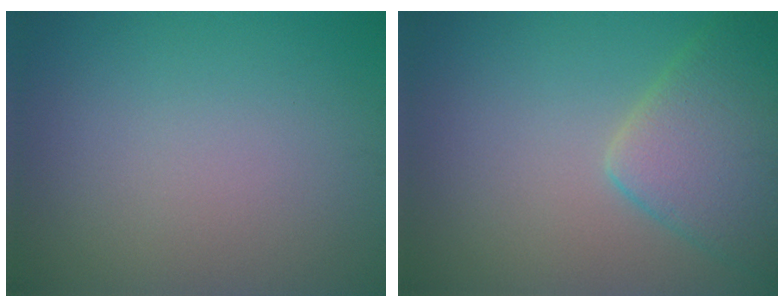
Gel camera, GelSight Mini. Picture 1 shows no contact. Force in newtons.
{"total": 5.9, "press": 5.8, "slide": 0.5}